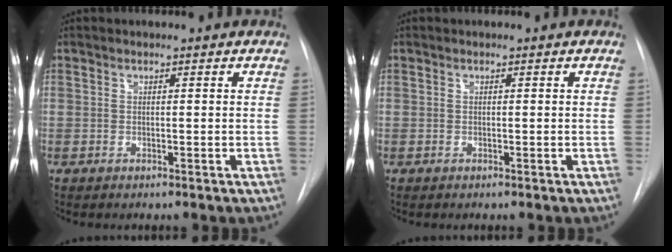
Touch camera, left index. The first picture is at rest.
{"total": 0.0}